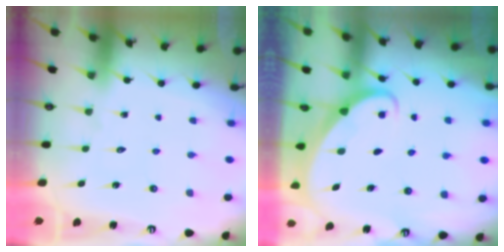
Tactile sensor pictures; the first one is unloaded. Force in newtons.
{"total": 2.1, "press": 2.1, "slide": 0.2}